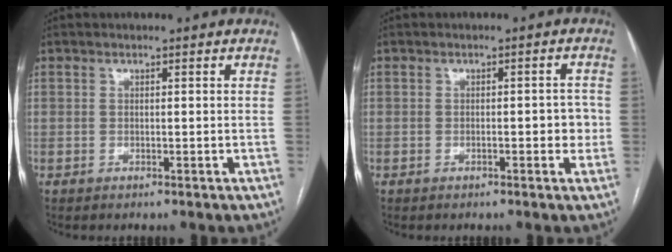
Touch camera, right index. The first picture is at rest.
{"total": 3.1, "force": [-0.3, 1.3, 2.8], "torque": [-0.032, 0.011, -0.002]}